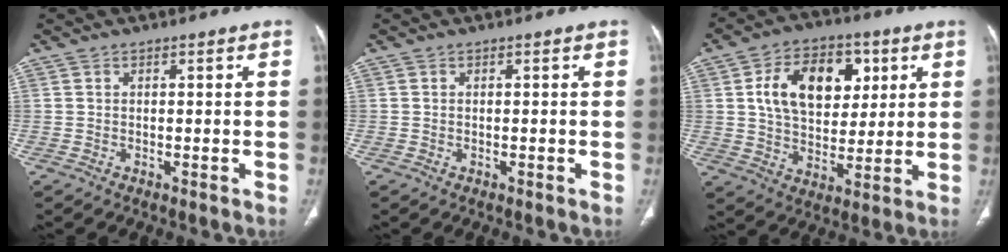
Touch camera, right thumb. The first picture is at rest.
{"total": 0.0}
{"total": 16.5, "force": [4.8, 10.9, 11.4], "torque": [-0.149, -0.004, 0.082]}